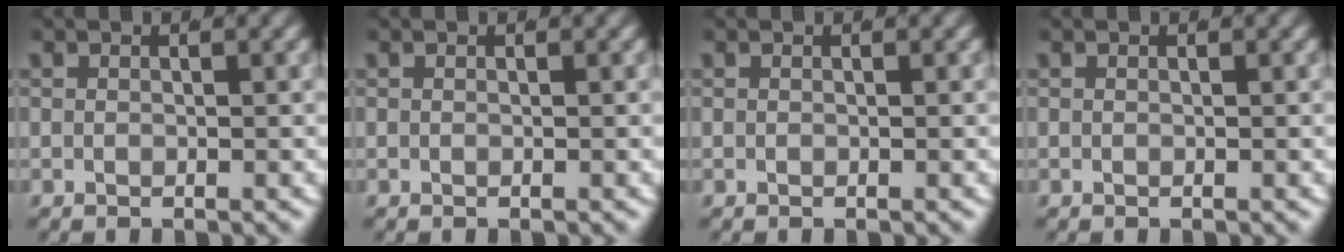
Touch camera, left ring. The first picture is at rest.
{"total": 0.0}
{"total": 0.0}
{"total": 0.0}